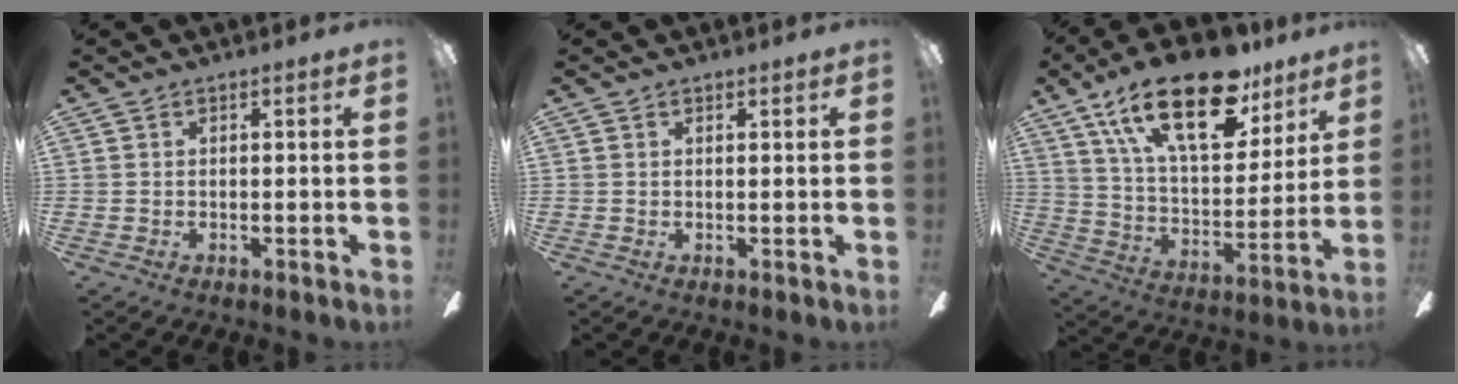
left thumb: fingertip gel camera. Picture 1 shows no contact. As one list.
[{"total": 0.9, "force": [0.7, 0.5, 0.2], "torque": [0.004, -0.002, 0.011]}, {"total": 25.7, "force": [15.8, 11.2, 16.9], "torque": [-0.283, -0.079, 0.270]}]